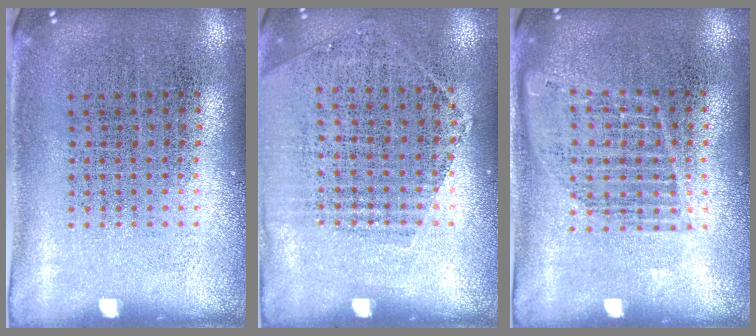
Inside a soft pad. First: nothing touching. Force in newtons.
{"total": 1.2, "press": 1.0, "slide": 0.6}
{"total": 1.1, "press": 1.1, "slide": 0.3}